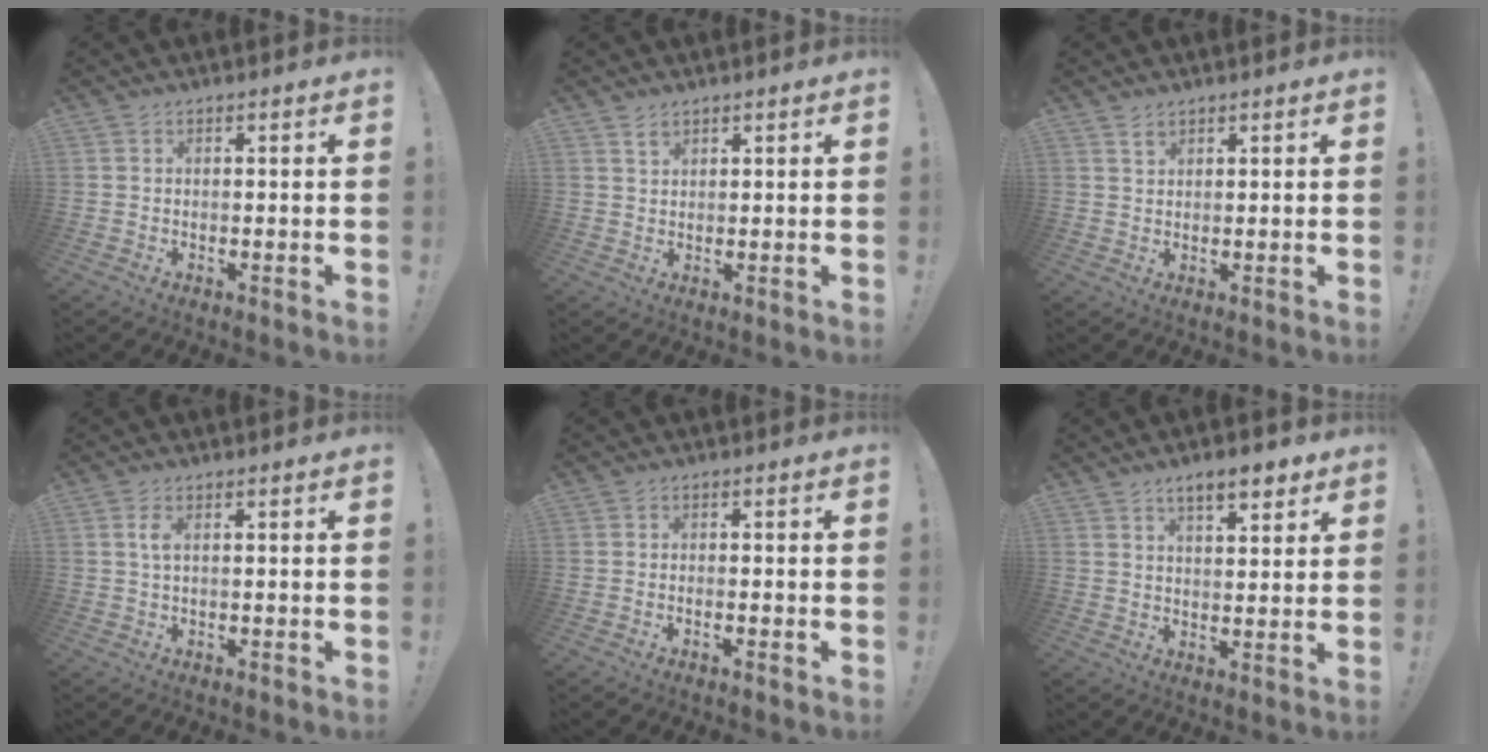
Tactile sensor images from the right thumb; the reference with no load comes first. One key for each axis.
{"total": 2.3, "fx": 1.7, "fy": 1.3, "fz": 0.8, "tx": -0.008, "ty": -0.009, "tz": 0.030}
{"total": 2.0, "fx": 1.5, "fy": 1.0, "fz": 0.7, "tx": -0.006, "ty": -0.008, "tz": 0.026}
{"total": 2.1, "fx": 0.3, "fy": 0.6, "fz": 1.9, "tx": -0.038, "ty": 0.002, "tz": 0.004}
{"total": 0.9, "fx": -0.6, "fy": -0.1, "fz": 0.7, "tx": -0.011, "ty": -0.002, "tz": -0.010}
{"total": 6.8, "fx": 4.4, "fy": 2.5, "fz": 4.5, "tx": -0.063, "ty": -0.017, "tz": 0.074}